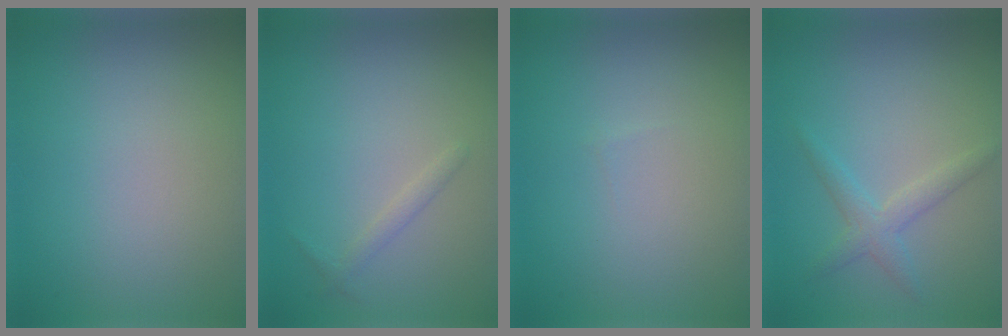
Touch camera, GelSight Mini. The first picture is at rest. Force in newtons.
{"total": 0.9, "press": 0.9, "slide": 0.1}
{"total": 0.0}
{"total": 2.1, "press": 2.1, "slide": 0.1}